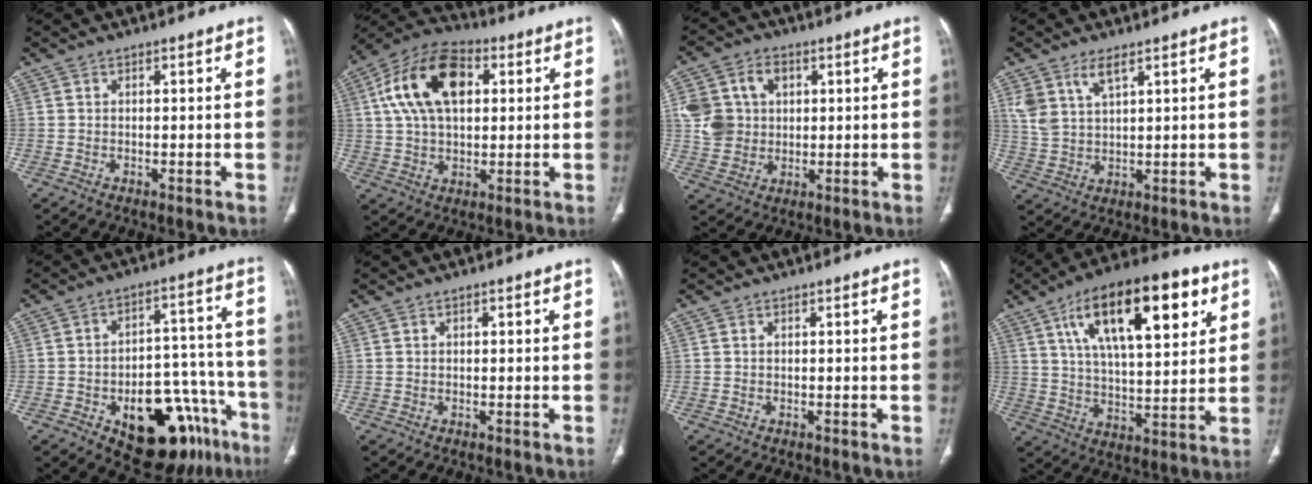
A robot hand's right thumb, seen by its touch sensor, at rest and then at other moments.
{"total": 16.5, "force": [4.3, 9.8, 12.5], "torque": [-0.221, 0.017, 0.069]}
{"total": 11.0, "force": [2.3, 9.1, 5.7], "torque": [-0.086, 0.005, 0.046]}
{"total": 6.1, "force": [3.6, 2.5, 4.2], "torque": [-0.085, -0.015, 0.081]}
{"total": 21.6, "force": [-11.1, 11.2, 14.7], "torque": [-0.124, 0.082, -0.143]}
{"total": 0.6, "force": [0.2, 0.4, 0.5], "torque": [-0.003, 0.002, 0.001]}
{"total": 0.0}
{"total": 22.9, "force": [10.1, 9.2, 18.4], "torque": [-0.268, -0.015, 0.163]}